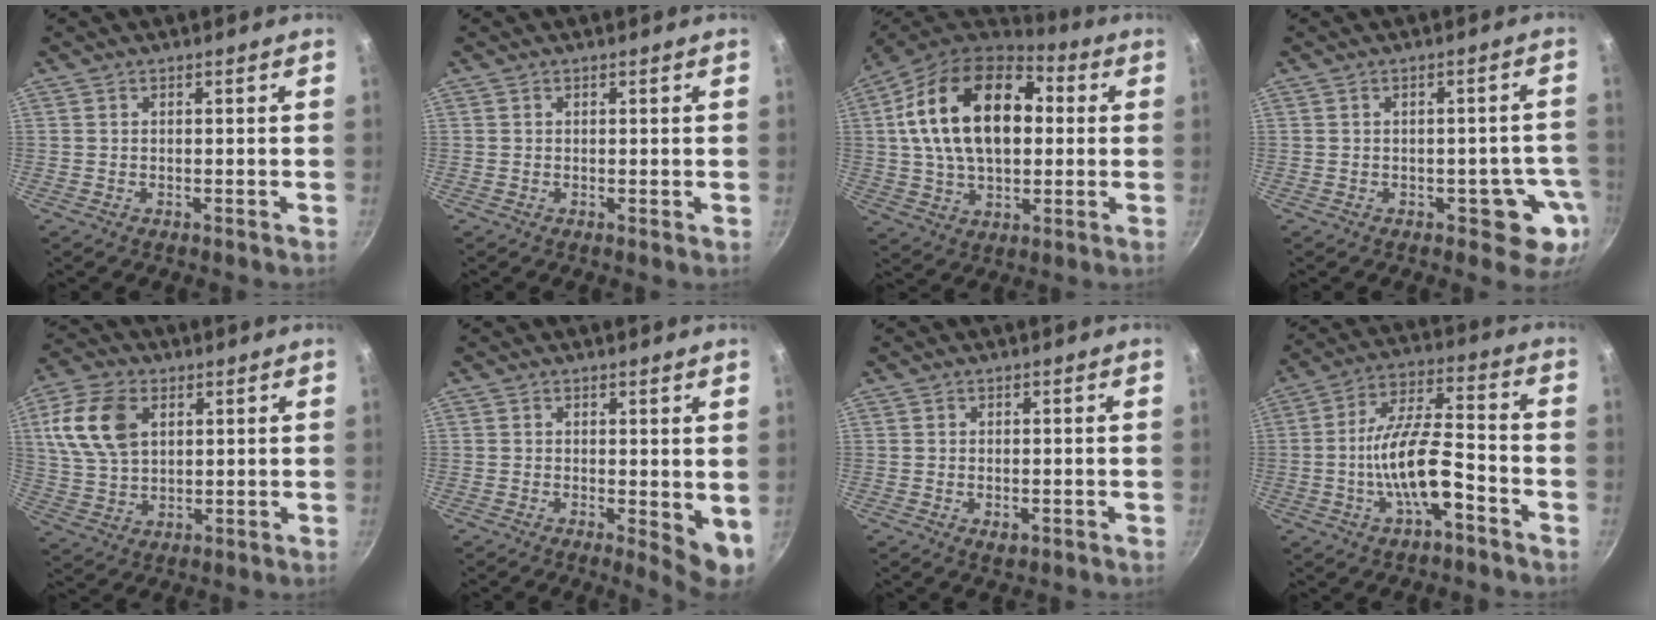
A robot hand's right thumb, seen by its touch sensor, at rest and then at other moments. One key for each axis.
{"total": 0.0}
{"total": 23.2, "fx": 3.7, "fy": 14.7, "fz": 17.5, "tx": -0.280, "ty": 0.024, "tz": 0.050}
{"total": 6.7, "fx": -2.3, "fy": 4.2, "fz": 4.7, "tx": -0.004, "ty": 0.023, "tz": -0.023}
{"total": 12.1, "fx": 4.0, "fy": 8.0, "fz": 8.1, "tx": -0.142, "ty": -0.006, "tz": 0.080}
{"total": 5.7, "fx": 0.4, "fy": 2.3, "fz": 5.2, "tx": -0.060, "ty": -0.011, "tz": 0.008}
{"total": 1.9, "fx": -0.4, "fy": 1.1, "fz": 1.5, "tx": -0.024, "ty": -0.004, "tz": -0.005}
{"total": 13.0, "fx": -5.0, "fy": 4.2, "fz": 11.2, "tx": -0.195, "ty": 0.041, "tz": -0.095}